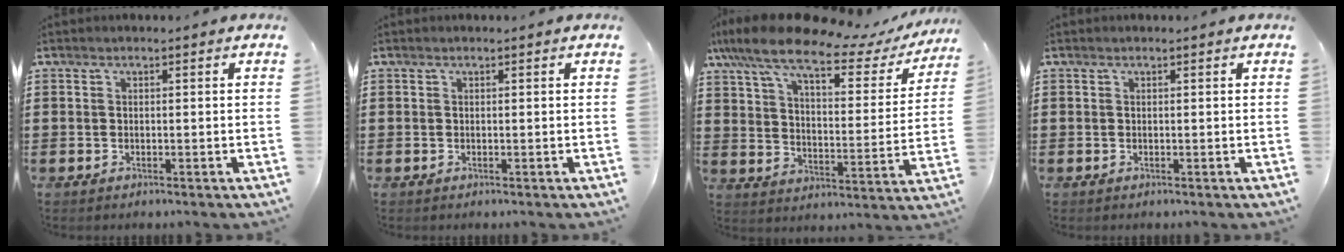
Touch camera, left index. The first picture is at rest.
{"total": 0.0}
{"total": 11.7, "force": [8.7, 2.8, 7.2], "torque": [-0.154, -0.042, 0.143]}
{"total": 0.0}